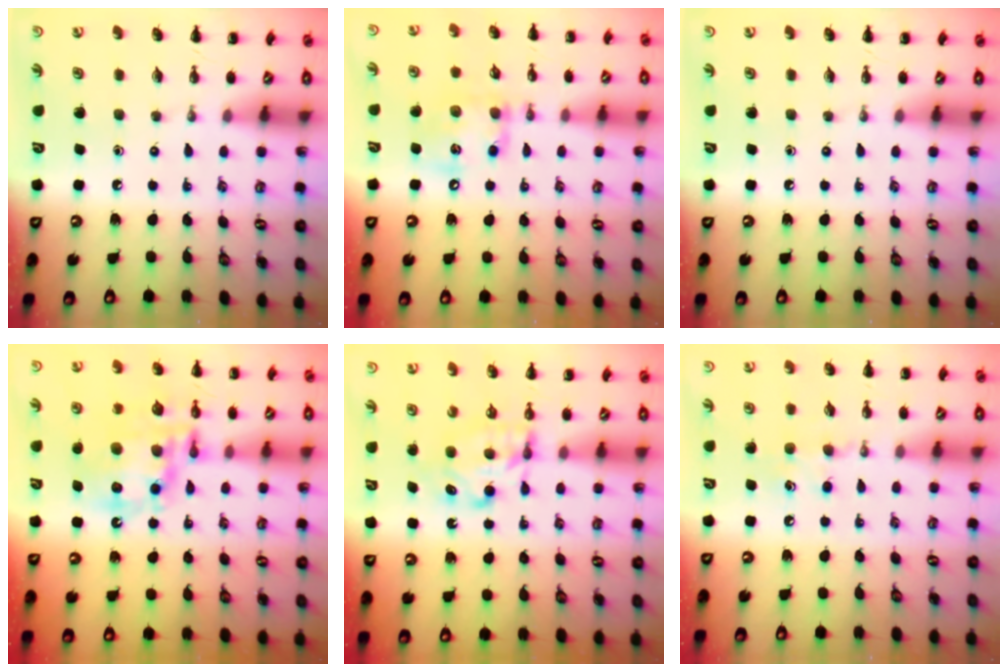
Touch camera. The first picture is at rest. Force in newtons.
{"total": 12.3, "press": 12.2, "slide": 1.9}
{"total": 0.0}
{"total": 15.4, "press": 15.1, "slide": 3.3}
{"total": 6.5, "press": 6.4, "slide": 0.7}
{"total": 6.8, "press": 6.6, "slide": 1.6}